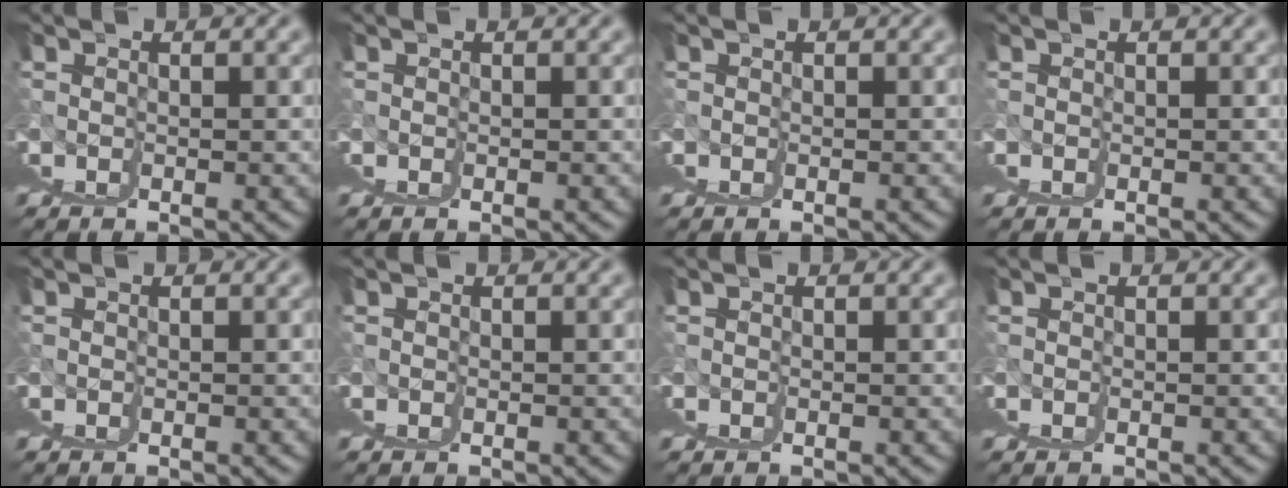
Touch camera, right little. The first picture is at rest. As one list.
[{"total": 0.0}, {"total": 0.0}, {"total": 0.5, "force": [0.2, -0.4, -0.3], "torque": [0.009, 0.002, 0.002]}, {"total": 0.0}, {"total": 0.0}, {"total": 0.0}, {"total": 0.0}]